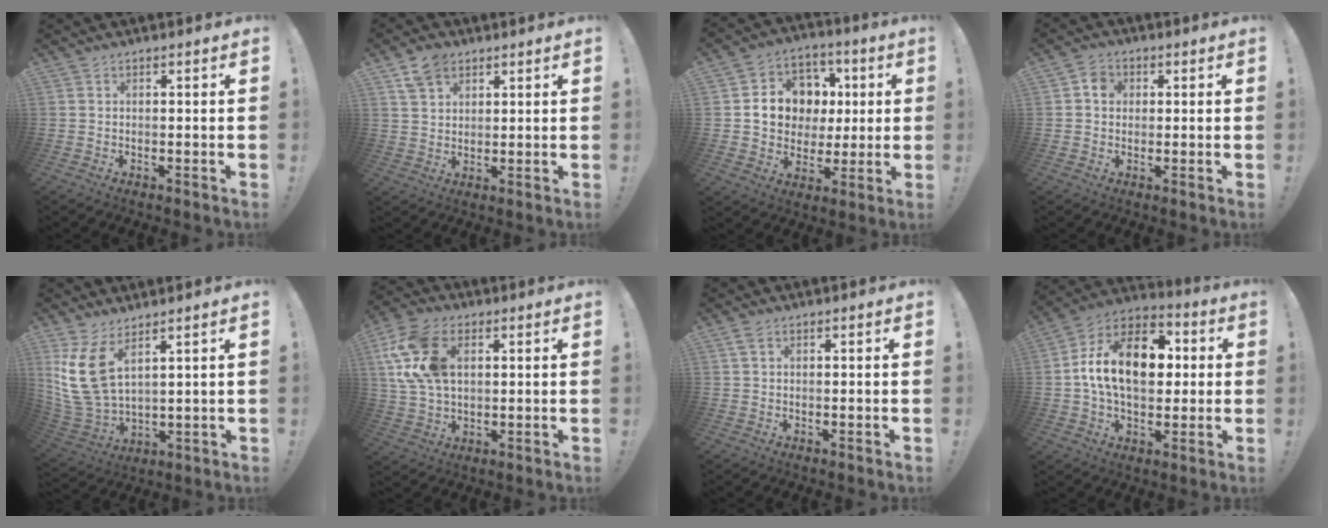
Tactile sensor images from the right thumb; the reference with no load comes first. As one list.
[{"total": 7.9, "force": [5.0, 5.3, 3.0], "torque": [-0.044, -0.021, 0.097]}, {"total": 13.9, "force": [1.8, 12.4, 6.0], "torque": [-0.071, 0.001, 0.055]}, {"total": 4.5, "force": [0.7, 4.0, 2.1], "torque": [-0.030, 0.007, 0.012]}, {"total": 12.6, "force": [6.5, 6.2, 8.9], "torque": [-0.187, -0.041, 0.125]}, {"total": 16.5, "force": [4.7, 11.0, 11.4], "torque": [-0.219, -0.003, 0.089]}, {"total": 1.3, "force": [0.6, 0.7, 0.9], "torque": [-0.019, 0.002, 0.011]}, {"total": 19.4, "force": [2.1, 12.4, 14.8], "torque": [-0.237, 0.009, 0.039]}]